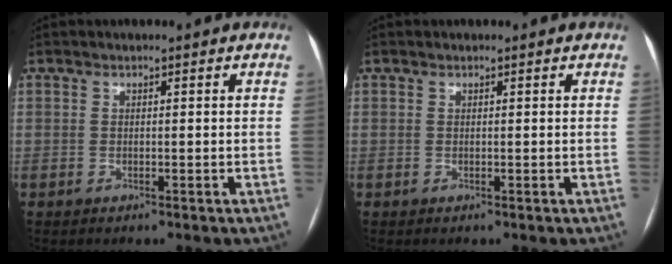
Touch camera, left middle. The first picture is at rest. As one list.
[{"total": 0.0}]